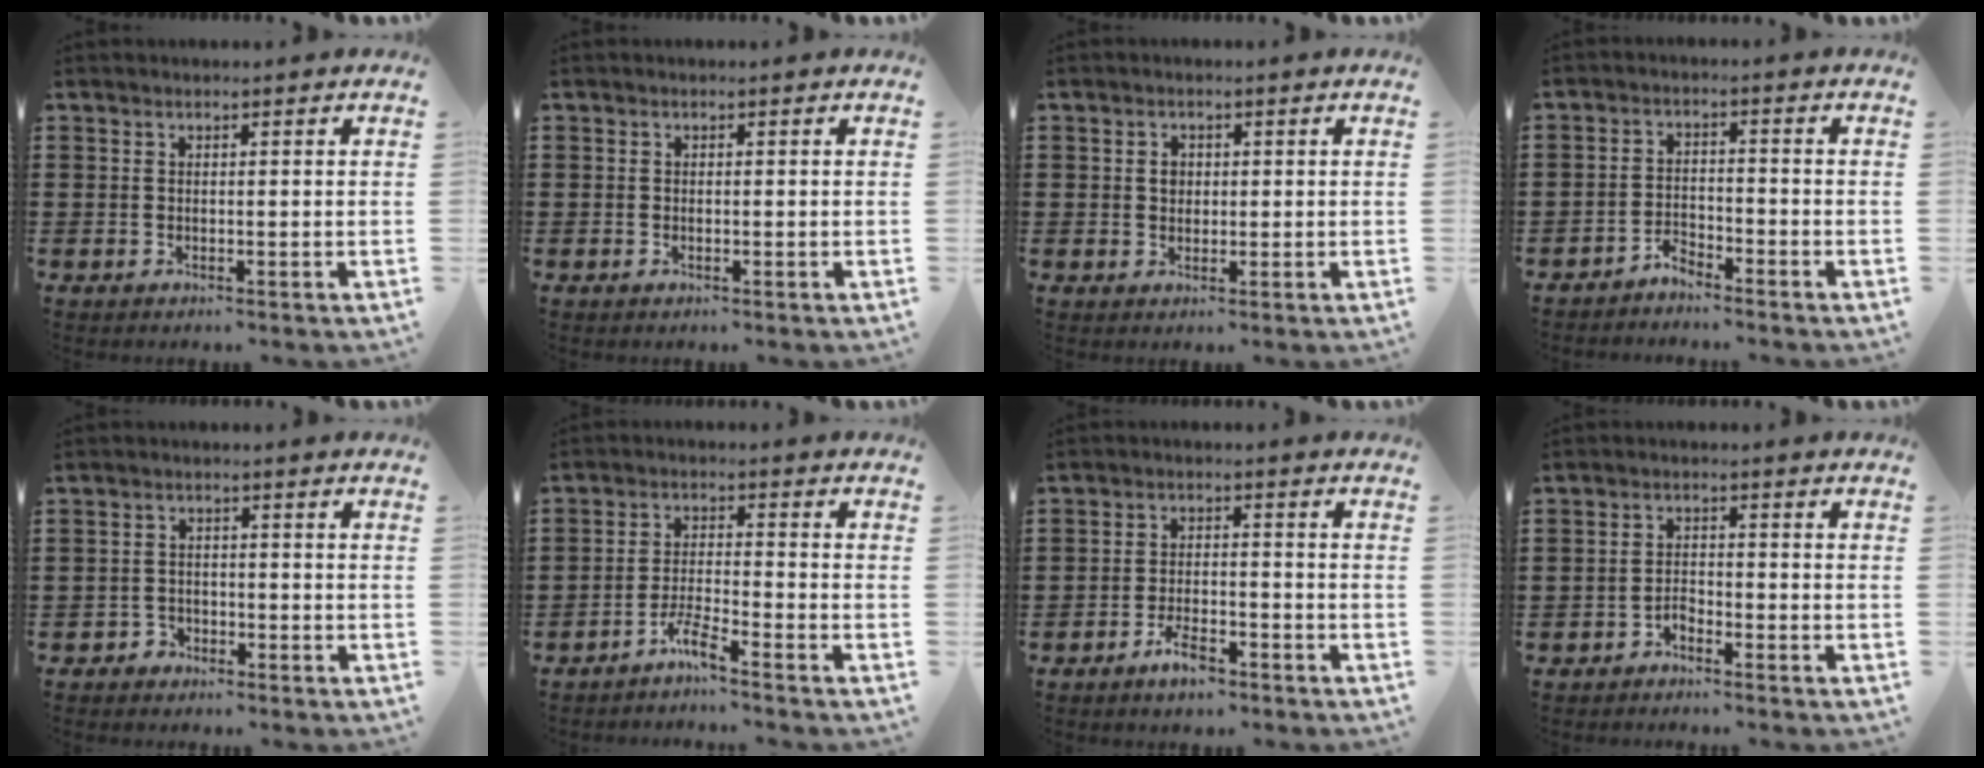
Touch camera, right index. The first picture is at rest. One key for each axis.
{"total": 0.0}
{"total": 1.7, "fx": 0.3, "fy": 1.4, "fz": 1.0, "tx": -0.022, "ty": 0.008, "tz": 0.004}
{"total": 2.8, "fx": -2.8, "fy": 0.3, "fz": -0.1, "tx": -0.008, "ty": 0.005, "tz": -0.061}
{"total": 1.9, "fx": -1.6, "fy": 1.1, "fz": 0.1, "tx": -0.009, "ty": 0.002, "tz": -0.035}
{"total": 3.8, "fx": -3.4, "fy": -0.2, "fz": 1.8, "tx": -0.049, "ty": -0.002, "tz": -0.071}
{"total": 4.4, "fx": -3.3, "fy": 1.3, "fz": 2.6, "tx": -0.057, "ty": 0.005, "tz": -0.065}
{"total": 1.8, "fx": -1.7, "fy": 0.5, "fz": 0.3, "tx": -0.013, "ty": 0.002, "tz": -0.036}